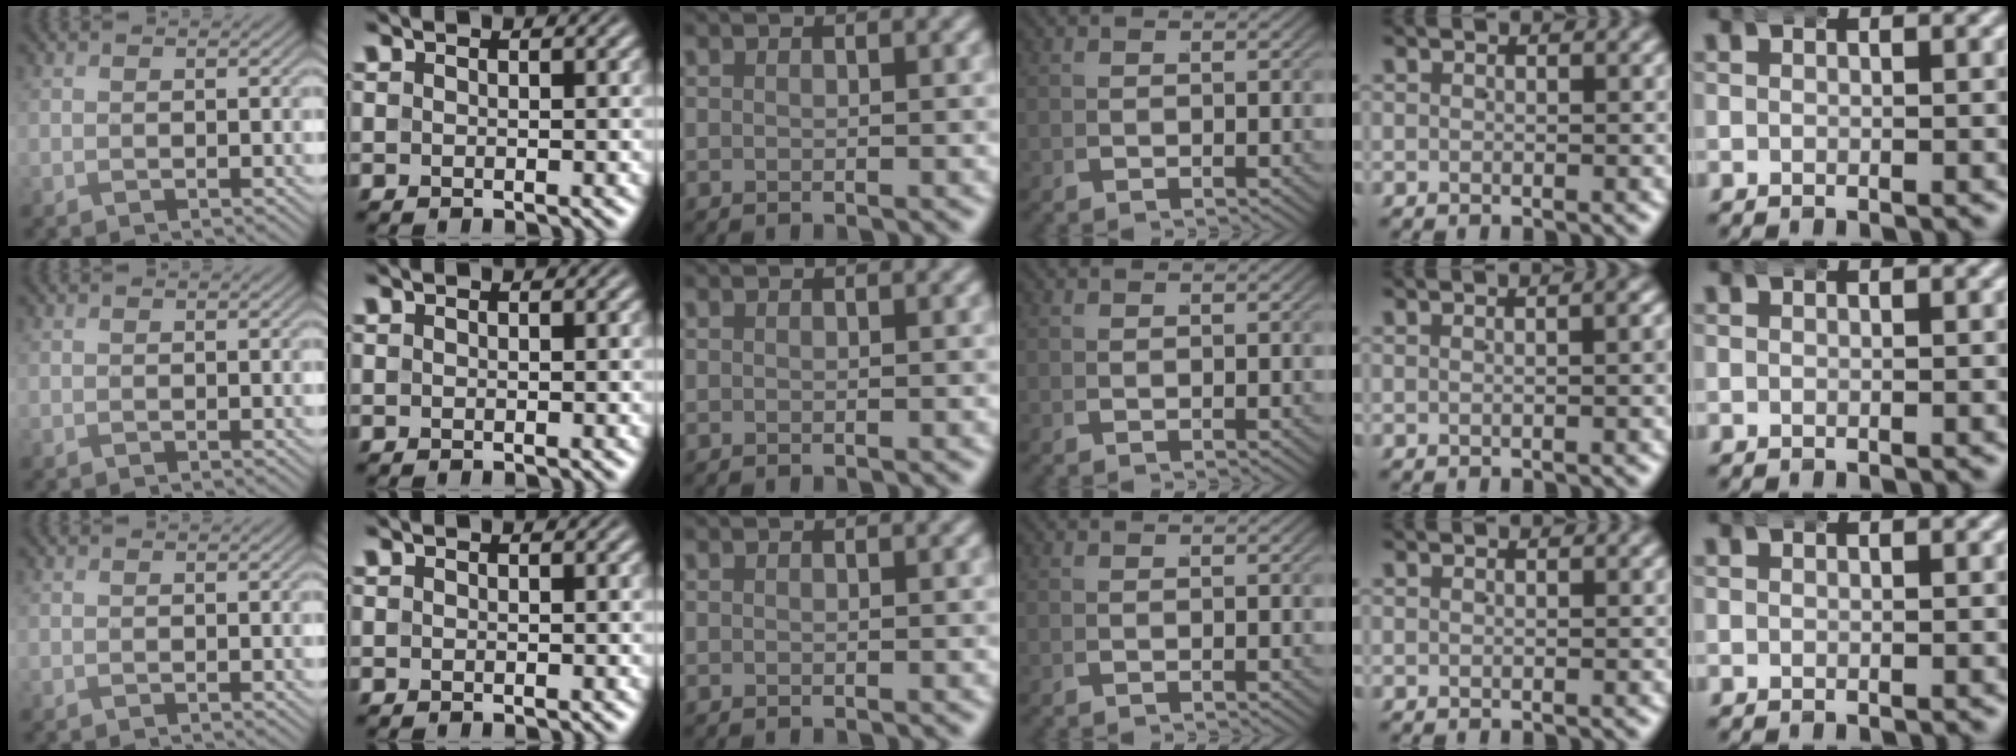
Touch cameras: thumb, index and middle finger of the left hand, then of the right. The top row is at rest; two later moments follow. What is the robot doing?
{"motion": "wrap", "object": "aluminum foil"}